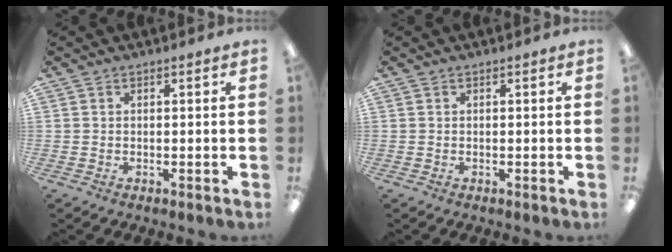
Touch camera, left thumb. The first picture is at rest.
{"total": 0.0}